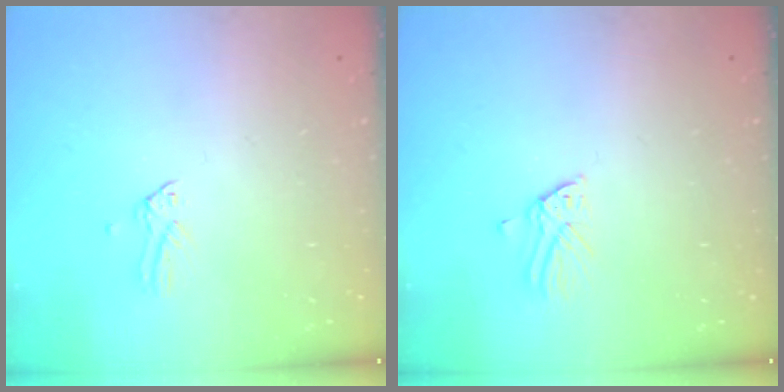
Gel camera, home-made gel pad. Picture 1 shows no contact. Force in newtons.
{"total": 1.7, "press": 1.7, "slide": 0.1}